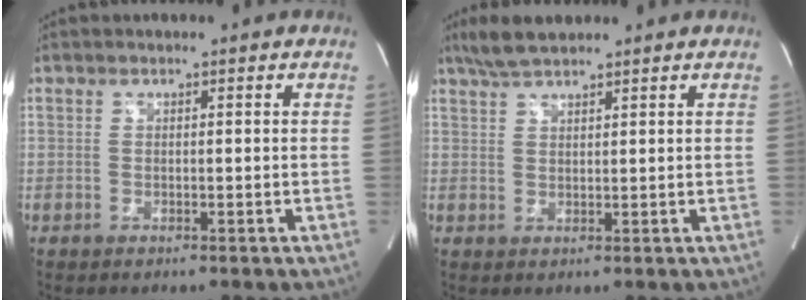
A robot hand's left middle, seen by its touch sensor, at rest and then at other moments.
{"total": 4.6, "force": [3.9, 0.8, 2.3], "torque": [-0.057, 0.012, 0.077]}